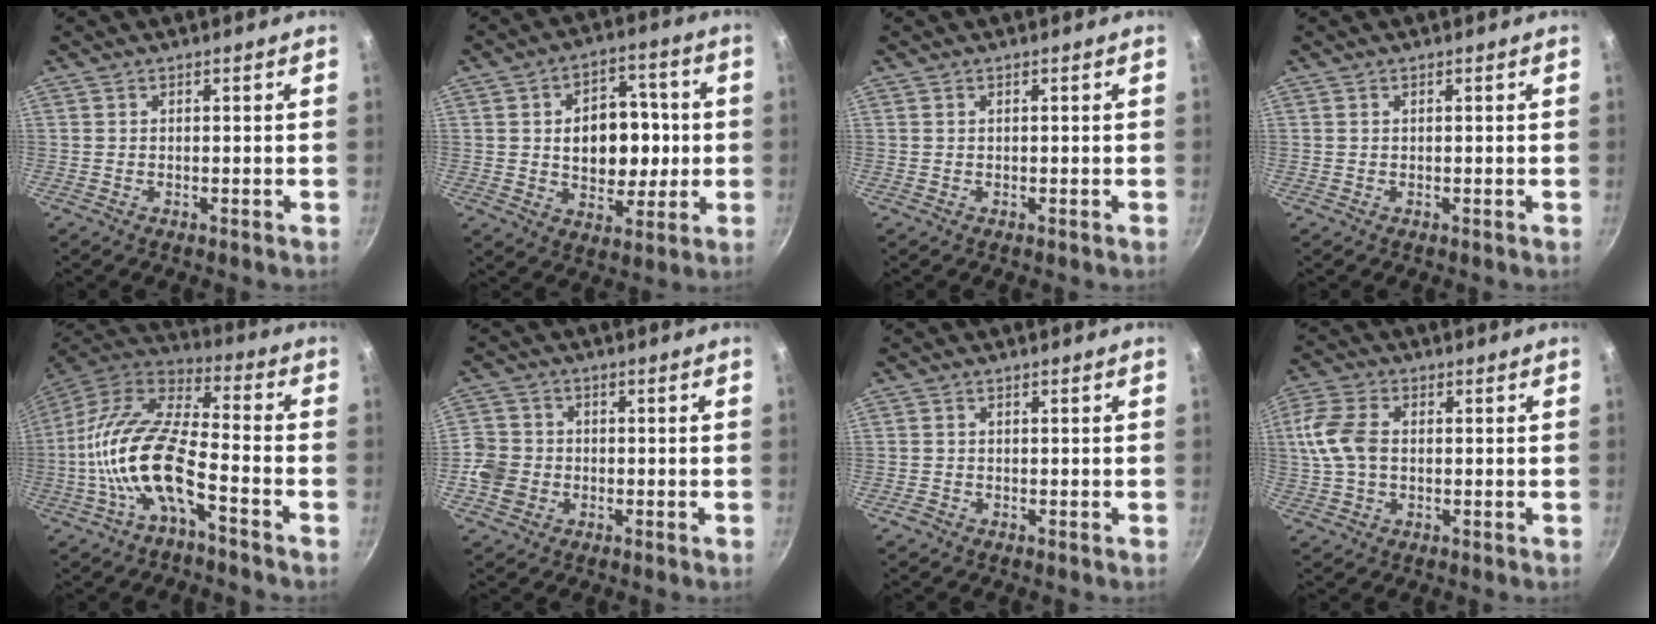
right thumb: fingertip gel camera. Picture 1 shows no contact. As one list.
[{"total": 14.0, "force": [0.5, 9.9, 9.9], "torque": [-0.093, 0.011, 0.010]}, {"total": 0.0}, {"total": 0.0}, {"total": 16.9, "force": [-5.8, 6.6, 14.4], "torque": [-0.279, 0.049, -0.125]}, {"total": 6.9, "force": [-2.0, 6.0, 2.6], "torque": [-0.034, 0.021, -0.049]}, {"total": 1.3, "force": [-0.8, 1.0, 0.3], "torque": [-0.007, 0.004, -0.014]}, {"total": 9.8, "force": [0.6, 6.5, 7.3], "torque": [-0.155, 0.016, 0.003]}]